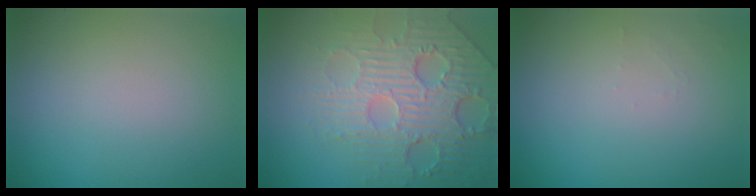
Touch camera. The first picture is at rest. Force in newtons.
{"total": 6.1, "press": 4.9, "slide": 3.7}
{"total": 0.7, "press": 0.7, "slide": 0.1}